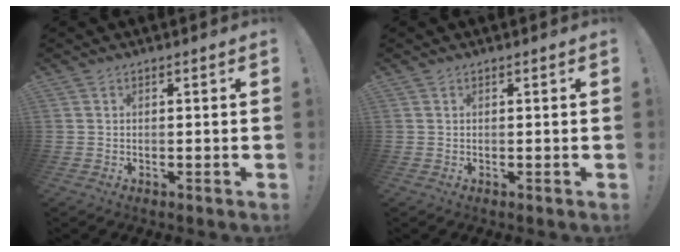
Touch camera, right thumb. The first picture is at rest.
{"total": 0.0}